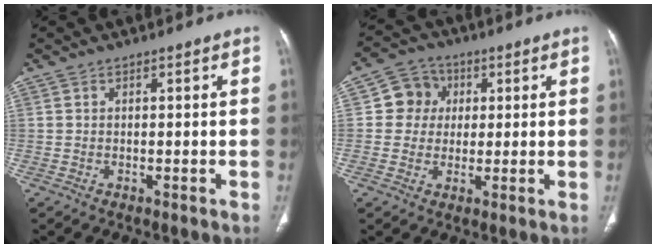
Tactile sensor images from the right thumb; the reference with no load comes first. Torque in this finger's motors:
{"motor_torque": [-0.16, -0.22, 0.32, -0.13, -0.01]}